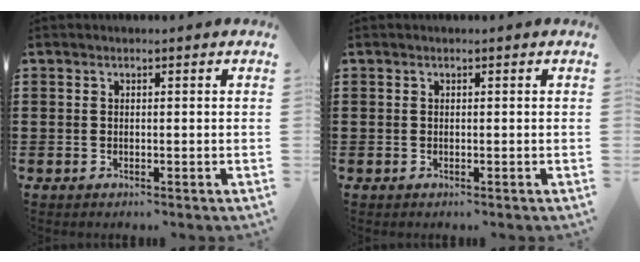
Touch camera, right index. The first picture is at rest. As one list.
[{"total": 0.0}]